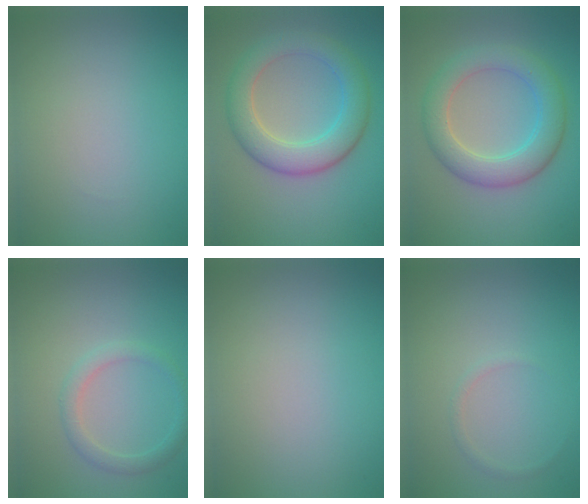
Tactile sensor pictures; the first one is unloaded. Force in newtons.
{"total": 5.7, "press": 5.7, "slide": 0.2}
{"total": 5.4, "press": 5.4, "slide": 0.1}
{"total": 1.9, "press": 1.9, "slide": 0.2}
{"total": 0.0}
{"total": 0.6, "press": 0.6, "slide": 0.1}